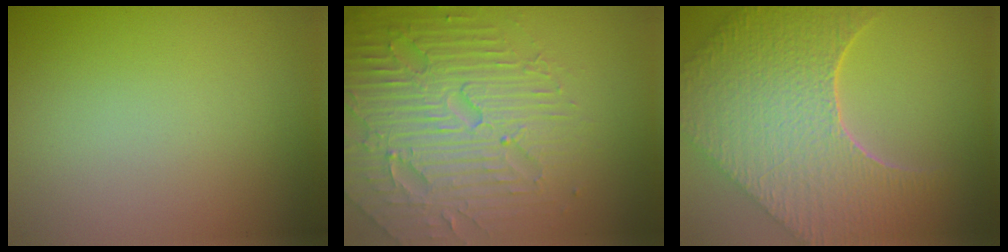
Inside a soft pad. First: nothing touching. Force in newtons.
{"total": 5.6, "press": 5.4, "slide": 1.4}
{"total": 9.7, "press": 7.0, "slide": 6.7}